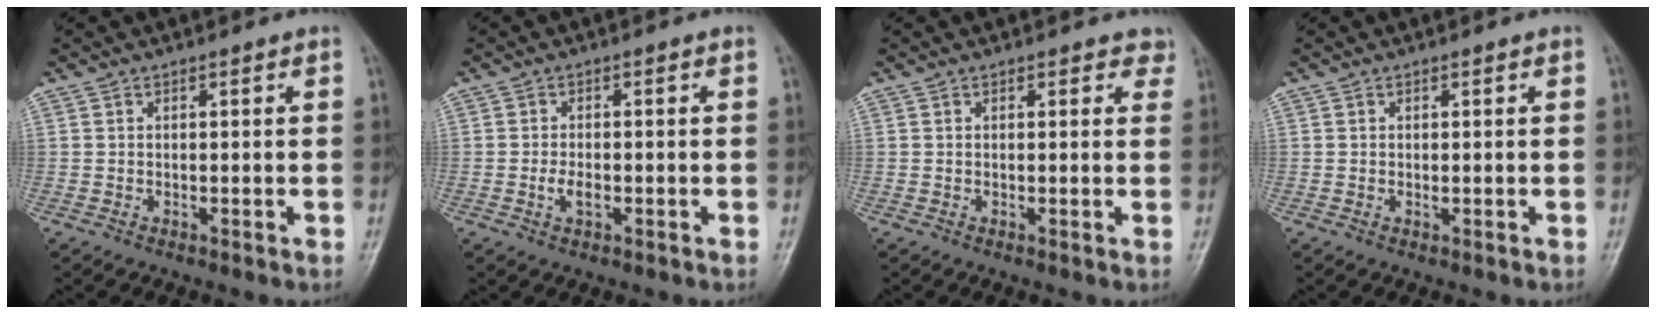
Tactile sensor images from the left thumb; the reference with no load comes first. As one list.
[{"total": 2.5, "force": [-0.9, 1.4, 1.9], "torque": [-0.037, 0.004, -0.017]}, {"total": 2.1, "force": [1.3, 1.4, 0.9], "torque": [0.019, -0.003, 0.008]}, {"total": 0.7, "force": [0.1, 0.4, 0.6], "torque": [-0.008, 0.003, 0.004]}]